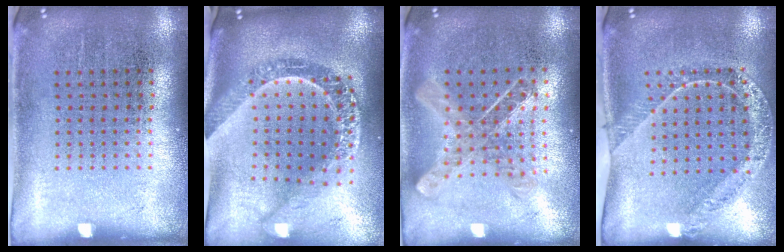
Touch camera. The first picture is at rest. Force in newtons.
{"total": 2.9, "press": 2.2, "slide": 1.8}
{"total": 1.0, "press": 1.0, "slide": 0.2}
{"total": 1.4, "press": 1.4, "slide": 0.0}